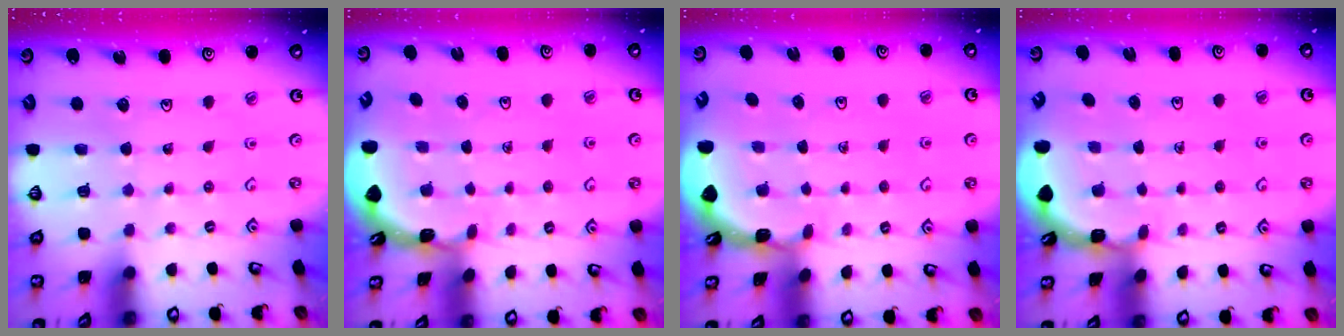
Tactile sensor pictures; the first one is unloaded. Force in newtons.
{"total": 1.6, "press": 1.6, "slide": 0.2}
{"total": 1.8, "press": 1.8, "slide": 0.1}
{"total": 2.0, "press": 2.0, "slide": 0.4}